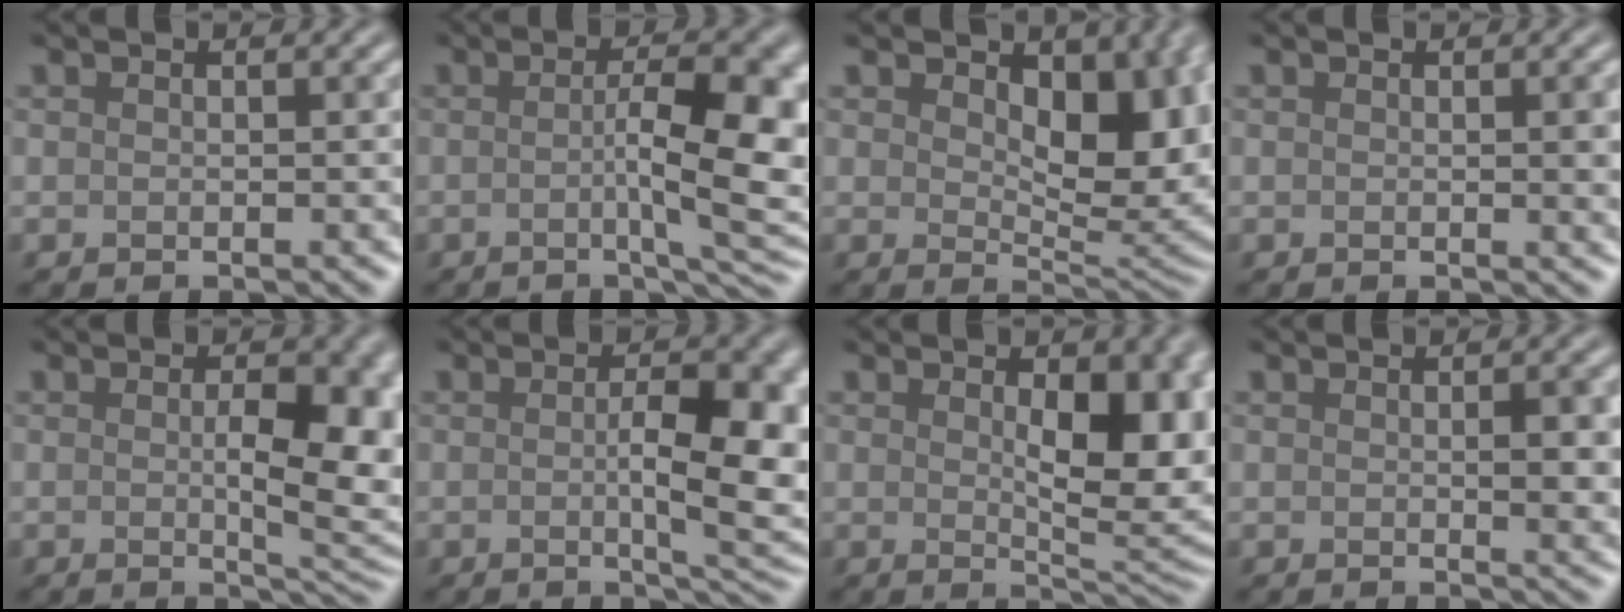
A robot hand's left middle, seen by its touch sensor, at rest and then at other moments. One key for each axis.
{"total": 8.5, "fx": -0.4, "fy": 2.2, "fz": 8.2, "tx": -0.105, "ty": -0.001, "tz": -0.003}
{"total": 8.1, "fx": 2.0, "fy": 4.6, "fz": 6.4, "tx": -0.097, "ty": -0.013, "tz": 0.033}
{"total": 1.7, "fx": 0.2, "fy": 0.4, "fz": 1.7, "tx": -0.018, "ty": 0.000, "tz": 0.000}
{"total": 6.5, "fx": -0.2, "fy": 2.3, "fz": 6.1, "tx": -0.077, "ty": -0.010, "tz": 0.005}
{"total": 7.1, "fx": -0.3, "fy": 2.0, "fz": 6.8, "tx": -0.097, "ty": -0.008, "tz": 0.001}
{"total": 7.7, "fx": 0.9, "fy": 3.4, "fz": 6.9, "tx": -0.096, "ty": -0.012, "tz": 0.024}
{"total": 2.7, "fx": 0.1, "fy": 0.6, "fz": 2.6, "tx": -0.035, "ty": -0.004, "tz": 0.003}